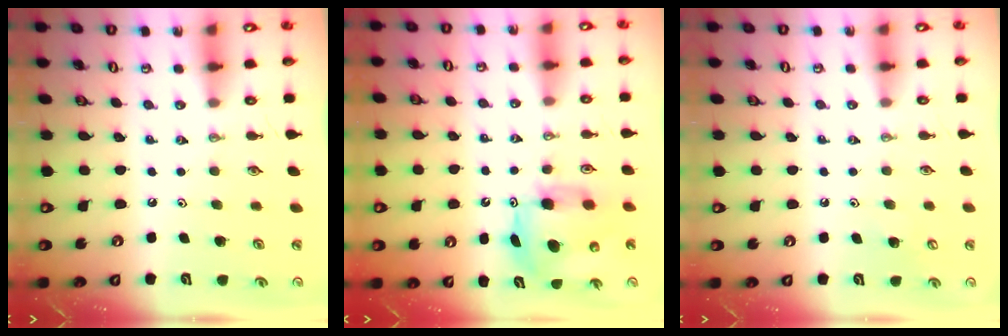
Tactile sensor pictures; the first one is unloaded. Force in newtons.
{"total": 8.4, "press": 8.3, "slide": 0.2}
{"total": 3.9, "press": 3.9, "slide": 0.4}